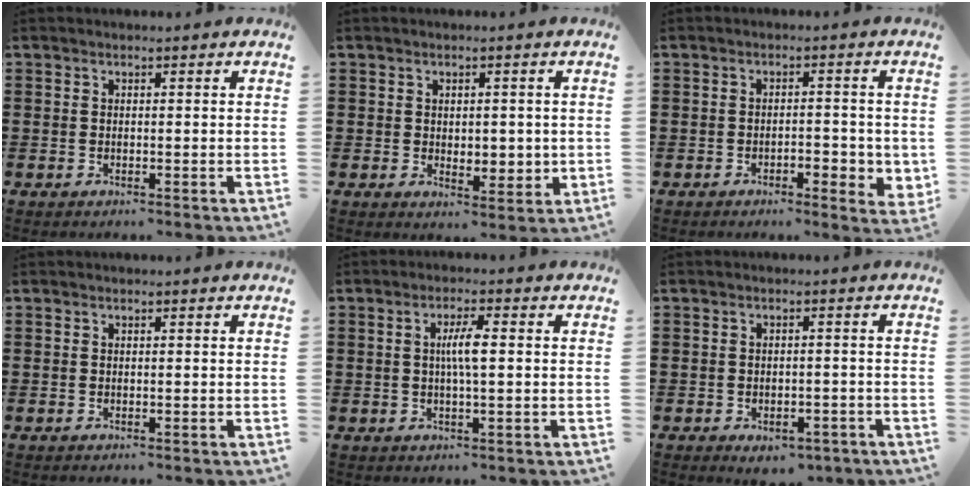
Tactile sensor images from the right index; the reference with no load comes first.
{"total": 3.0, "force": [0.7, 2.3, 1.8], "torque": [-0.026, 0.006, 0.008]}
{"total": 3.2, "force": [-1.3, 1.2, 2.6], "torque": [-0.044, 0.006, -0.023]}
{"total": 0.0}
{"total": 3.9, "force": [0.3, 0.5, 3.9], "torque": [-0.071, 0.000, 0.001]}
{"total": 2.8, "force": [-2.3, 1.2, 1.1], "torque": [-0.019, 0.007, -0.045]}